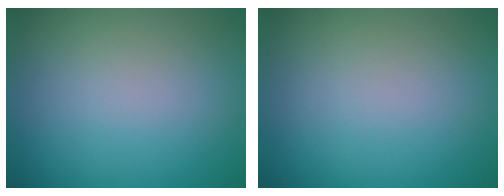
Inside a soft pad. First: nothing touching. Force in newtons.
{"total": 0.0}